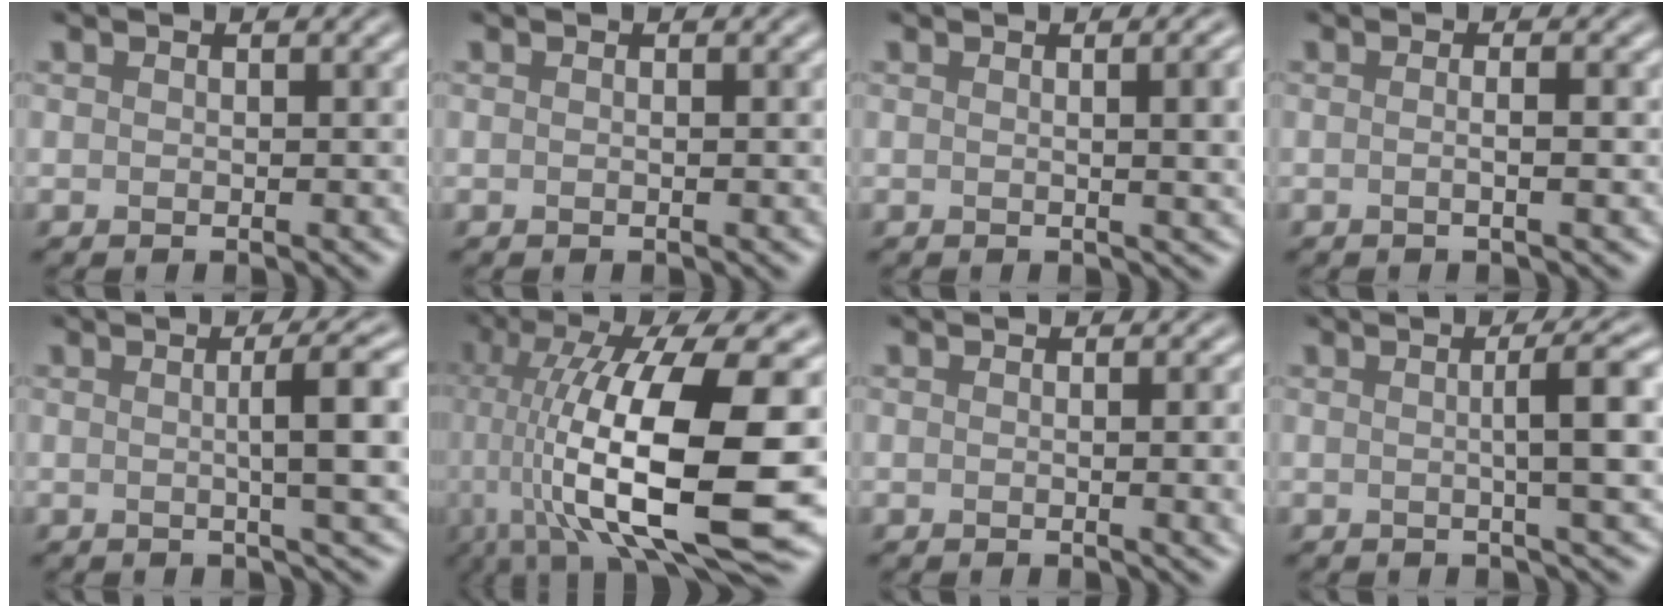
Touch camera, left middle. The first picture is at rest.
{"total": 0.6, "force": [0.0, 0.3, 0.5], "torque": [-0.004, -0.009, -0.006]}
{"total": 6.1, "force": [0.5, 2.5, 5.5], "torque": [-0.026, 0.017, 0.003]}
{"total": 2.5, "force": [0.2, 1.1, 2.2], "torque": [-0.004, -0.002, -0.020]}
{"total": 6.6, "force": [0.5, 1.3, 6.4], "torque": [-0.078, 0.013, 0.008]}
{"total": 16.3, "force": [-1.8, 5.1, 15.4], "torque": [-0.264, 0.012, -0.023]}
{"total": 4.9, "force": [0.0, 2.2, 4.4], "torque": [-0.021, 0.010, -0.007]}
{"total": 5.8, "force": [0.4, 1.2, 5.7], "torque": [-0.070, 0.014, 0.005]}